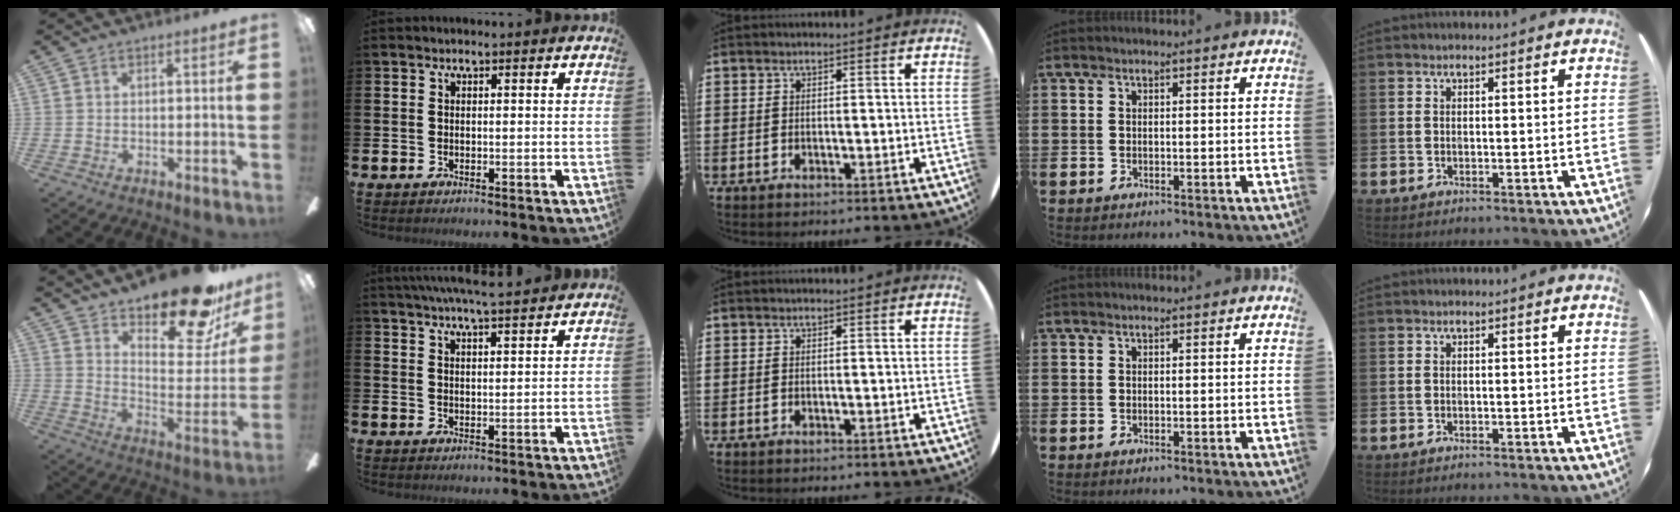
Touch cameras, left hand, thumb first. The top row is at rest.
{"thumb": {"total": 21.6, "force": [17.4, 6.7, 10.8], "torque": [-0.149, -0.117, 0.290]}, "index": {"total": 5.9, "force": [5.6, -0.1, 1.6], "torque": [-0.037, -0.024, 0.100]}}